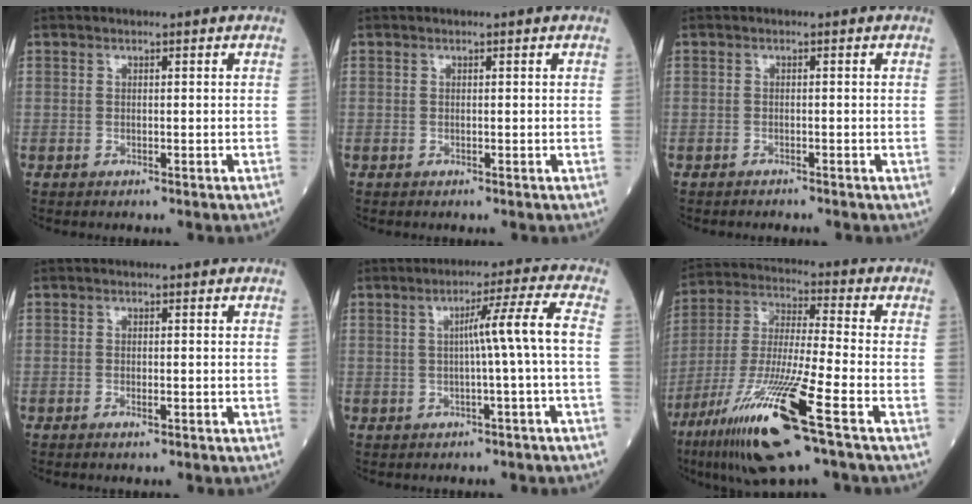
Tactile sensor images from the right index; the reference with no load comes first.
{"total": 0.0}
{"total": 1.5, "force": [-1.5, 0.3, 0.3], "torque": [-0.006, -0.002, -0.019]}
{"total": 1.0, "force": [-0.5, 0.2, 0.8], "torque": [-0.012, -0.001, -0.009]}
{"total": 6.3, "force": [-0.3, -1.7, 6.1], "torque": [-0.097, 0.014, -0.001]}
{"total": 18.3, "force": [-9.5, 0.6, 15.7], "torque": [-0.326, -0.047, -0.178]}